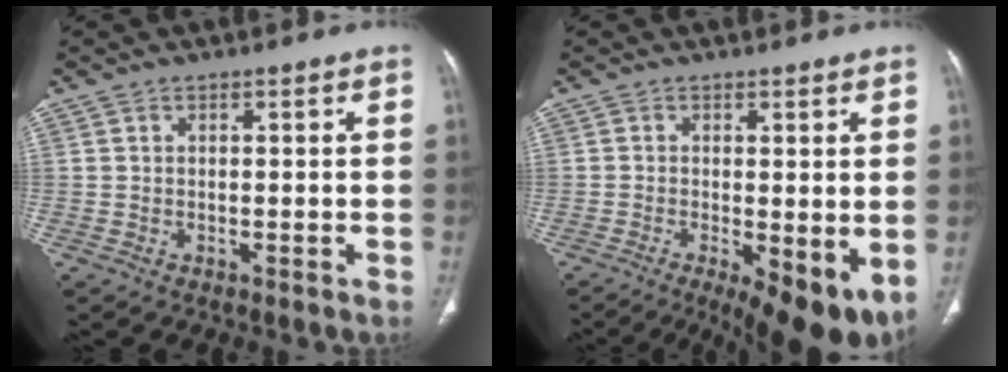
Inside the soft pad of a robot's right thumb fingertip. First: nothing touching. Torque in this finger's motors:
{"motor_torque": [-0.16, 0.60, 0.16, -0.12, 0.23]}